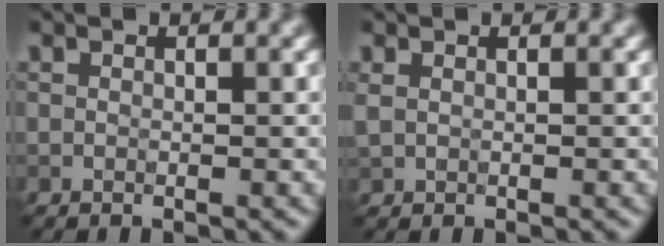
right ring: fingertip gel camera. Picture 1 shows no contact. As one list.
[{"total": 0.8, "force": [0.4, 0.5, 0.5], "torque": [-0.015, 0.001, 0.010]}]